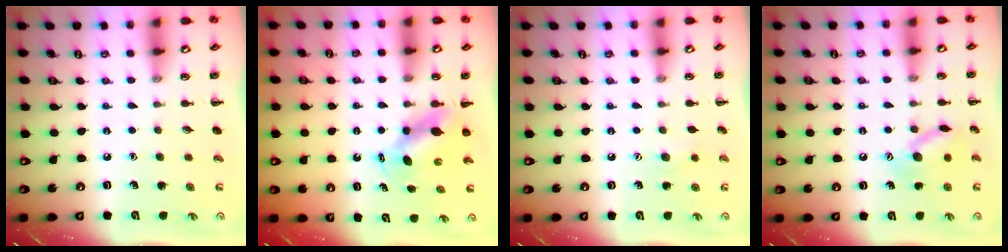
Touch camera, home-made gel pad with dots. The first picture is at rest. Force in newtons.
{"total": 6.1, "press": 6.0, "slide": 1.1}
{"total": 5.4, "press": 5.3, "slide": 1.0}
{"total": 11.3, "press": 11.2, "slide": 0.8}